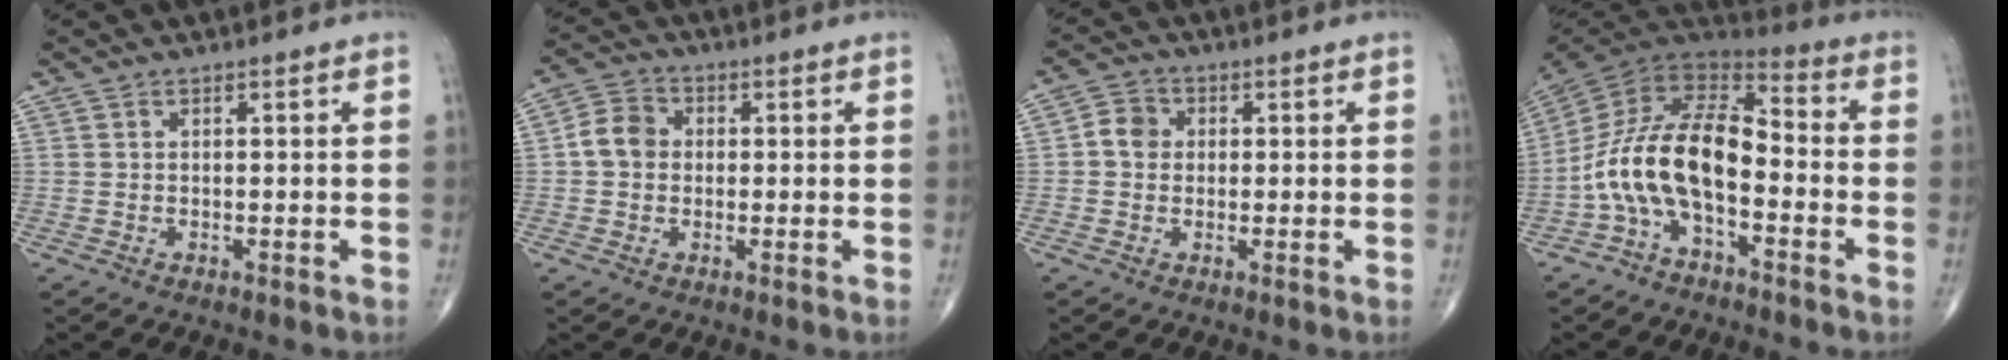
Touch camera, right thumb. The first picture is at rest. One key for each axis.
{"total": 5.6, "fx": 0.0, "fy": 4.8, "fz": 3.0, "tx": -0.046, "ty": 0.015, "tz": -0.010}
{"total": 4.4, "fx": 0.3, "fy": 3.9, "fz": 1.9, "tx": -0.017, "ty": 0.009, "tz": -0.005}
{"total": 15.5, "fx": -4.2, "fy": 7.7, "fz": 12.8, "tx": -0.235, "ty": 0.072, "tz": -0.087}